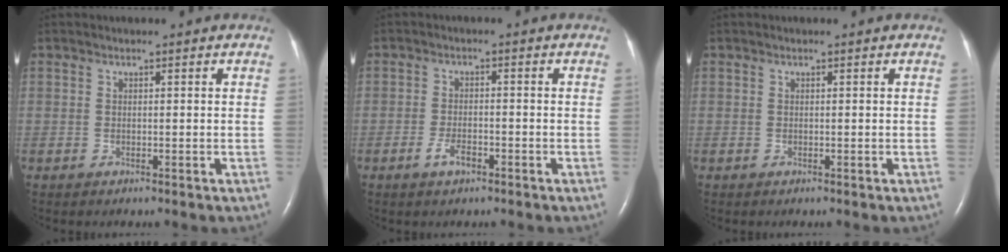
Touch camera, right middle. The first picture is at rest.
{"total": 2.9, "force": [-1.7, 1.0, 2.1], "torque": [-0.043, 0.001, -0.034]}
{"total": 0.0}